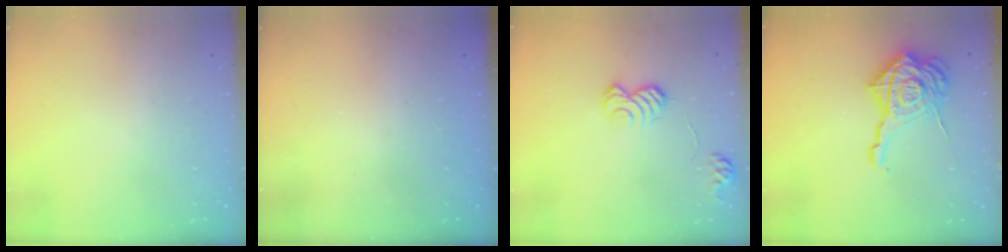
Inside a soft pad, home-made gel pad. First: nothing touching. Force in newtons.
{"total": 2.3, "press": 2.2, "slide": 0.7}
{"total": 9.8, "press": 9.7, "slide": 0.7}
{"total": 18.9, "press": 18.8, "slide": 1.9}